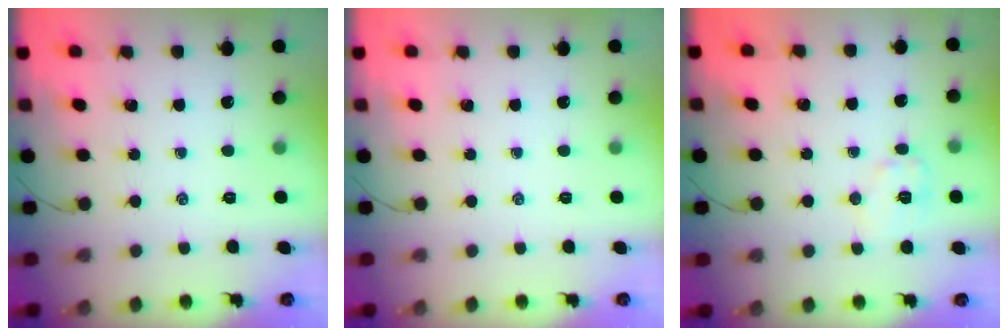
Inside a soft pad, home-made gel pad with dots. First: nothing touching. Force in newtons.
{"total": 0.0}
{"total": 7.5, "press": 7.5, "slide": 0.3}